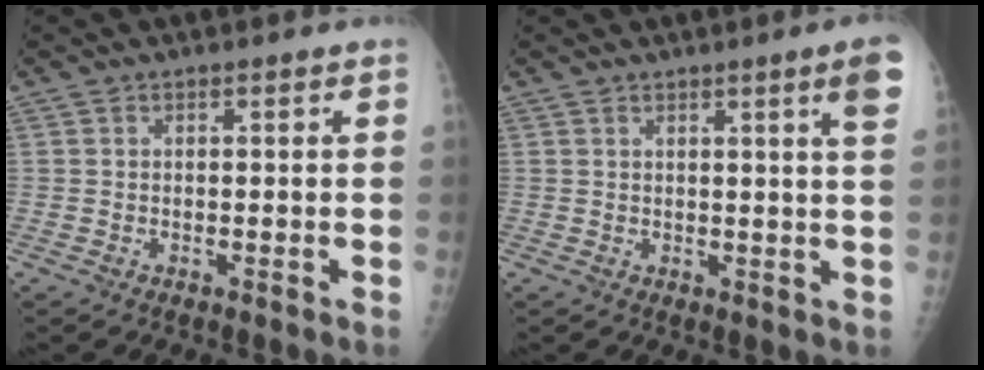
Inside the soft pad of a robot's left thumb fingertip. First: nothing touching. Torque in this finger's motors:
{"motor_torque": [0.90, 0.71, 0.46, -0.44, 0.18]}